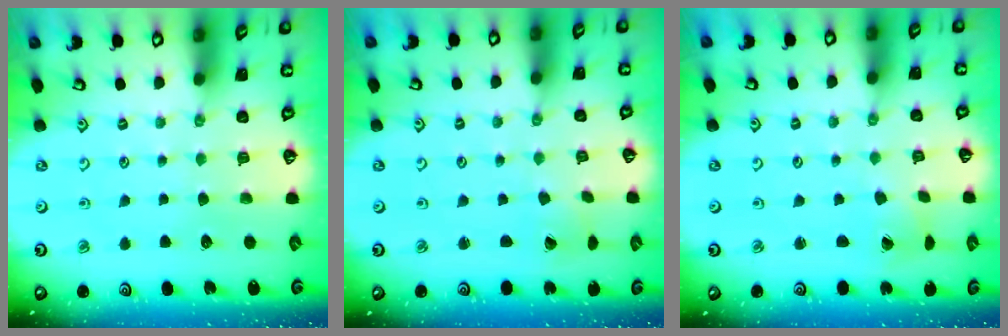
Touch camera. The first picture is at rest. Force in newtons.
{"total": 0.9, "press": 0.9, "slide": 0.1}
{"total": 1.0, "press": 1.0, "slide": 0.1}